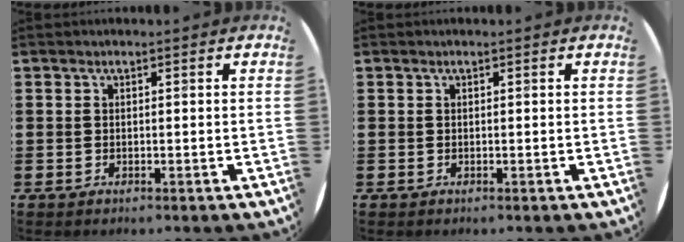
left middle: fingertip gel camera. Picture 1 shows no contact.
{"total": 0.0}